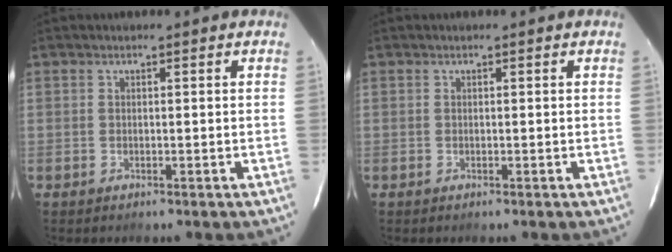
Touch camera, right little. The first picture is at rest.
{"total": 0.0}